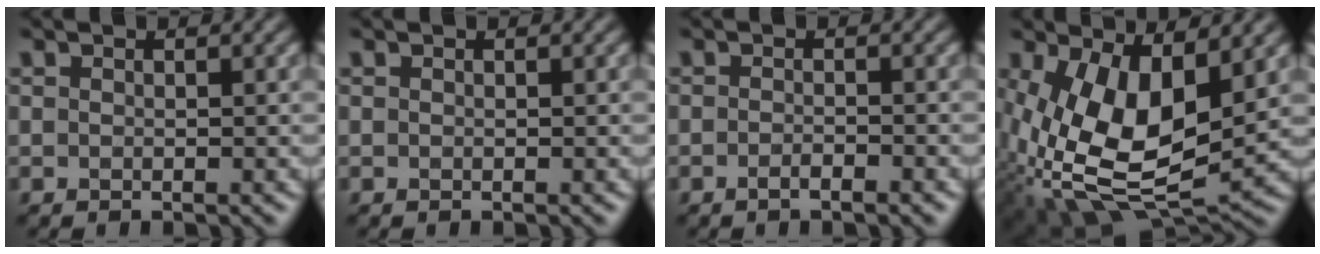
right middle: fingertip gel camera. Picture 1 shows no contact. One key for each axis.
{"total": 0.0}
{"total": 1.7, "fx": -1.1, "fy": 0.3, "fz": 1.2, "tx": -0.014, "ty": 0.002, "tz": -0.020}
{"total": 12.9, "fx": 0.7, "fy": 7.1, "fz": 10.8, "tx": -0.214, "ty": -0.032, "tz": 0.017}